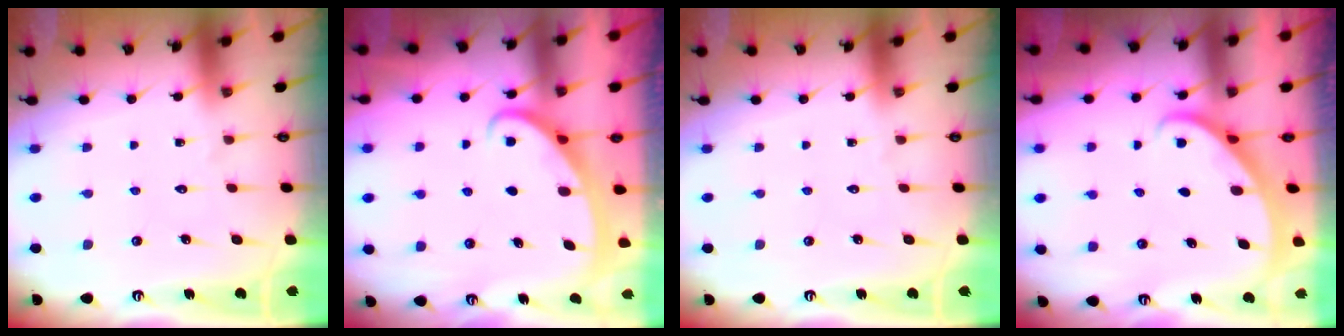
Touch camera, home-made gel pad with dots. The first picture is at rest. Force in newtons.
{"total": 2.5, "press": 2.5, "slide": 0.4}
{"total": 0.0}
{"total": 2.3, "press": 2.3, "slide": 0.1}